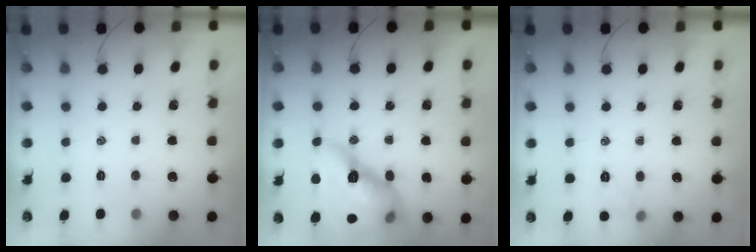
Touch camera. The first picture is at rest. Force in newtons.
{"total": 19.7, "press": 18.9, "slide": 5.7}
{"total": 5.0, "press": 4.7, "slide": 1.5}